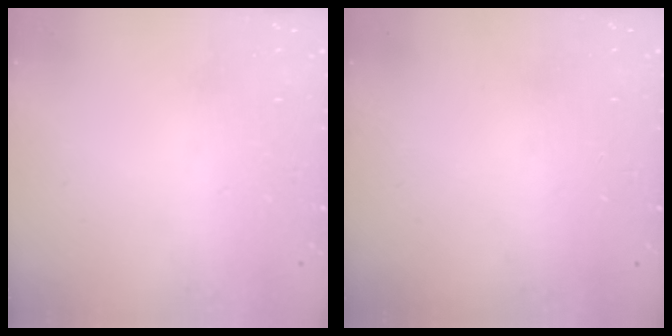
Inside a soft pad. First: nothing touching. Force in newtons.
{"total": 15.1, "press": 2.1, "slide": 14.9}